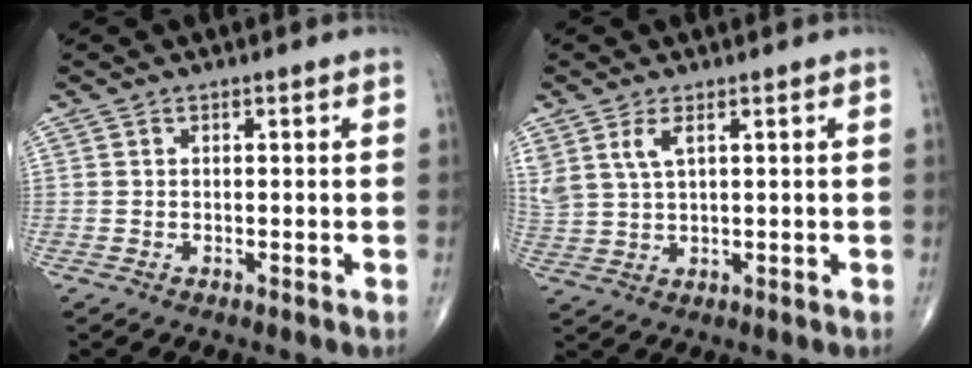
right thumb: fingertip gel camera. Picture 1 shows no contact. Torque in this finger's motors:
{"motor_torque": [0.06, 0.09, 0.53, 0.40, 0.06]}